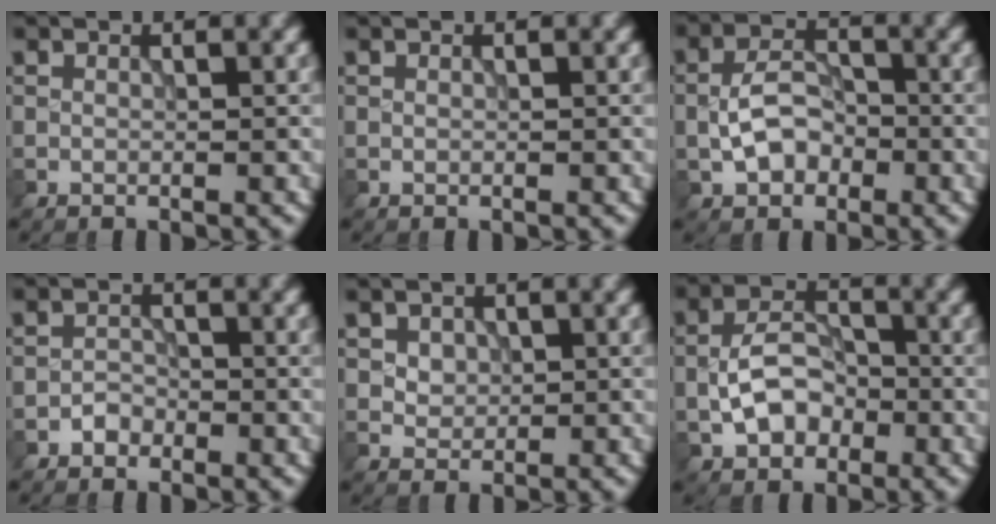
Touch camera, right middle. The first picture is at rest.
{"total": 0.0}
{"total": 4.2, "force": [-1.3, 2.8, 2.8], "torque": [-0.053, 0.006, -0.025]}
{"total": 1.3, "force": [-0.9, 0.9, 0.3], "torque": [-0.002, 0.006, -0.015]}
{"total": 2.0, "force": [0.7, 1.6, 0.9], "torque": [-0.018, 0.000, 0.023]}
{"total": 4.6, "force": [-1.5, 3.1, 3.1], "torque": [-0.056, 0.005, -0.029]}